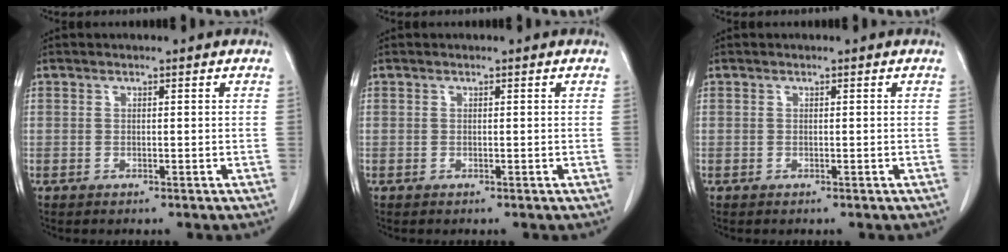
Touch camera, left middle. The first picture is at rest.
{"total": 0.0}
{"total": 0.0}